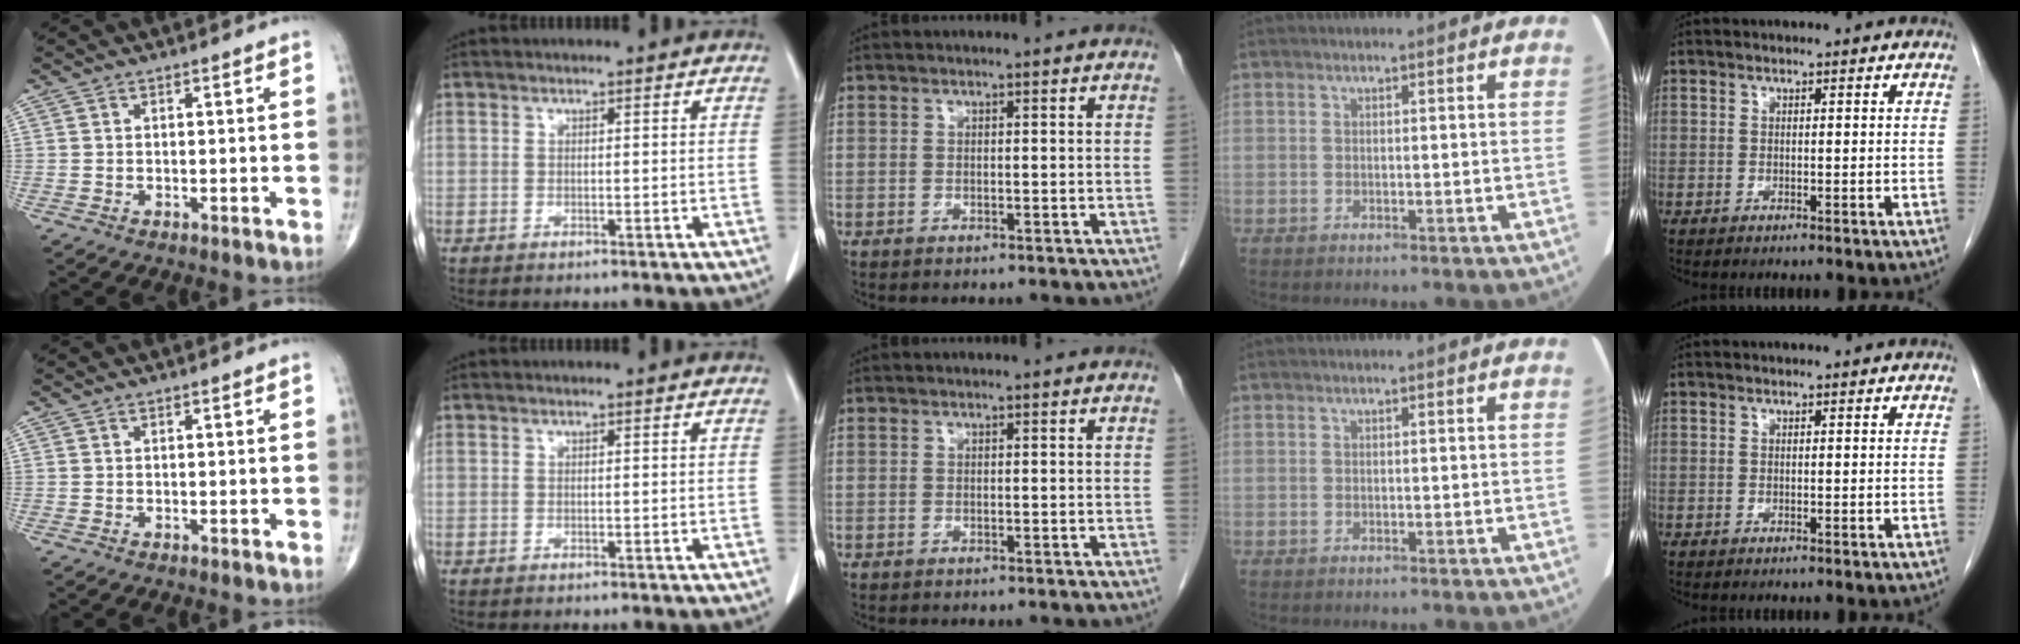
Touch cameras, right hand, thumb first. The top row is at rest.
{}